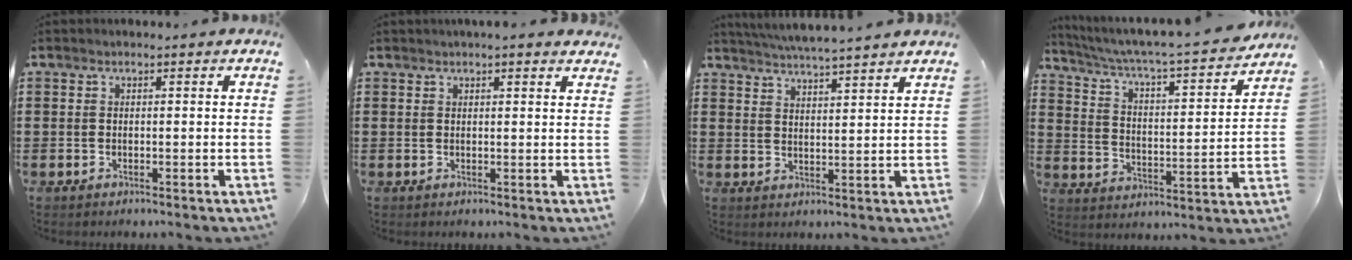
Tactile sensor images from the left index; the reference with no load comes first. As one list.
[{"total": 1.6, "force": [1.4, 0.0, 0.8], "torque": [-0.017, 0.001, 0.025]}, {"total": 4.2, "force": [4.1, -0.7, 0.8], "torque": [-0.030, -0.021, 0.072]}, {"total": 3.9, "force": [3.4, 0.1, 1.9], "torque": [-0.059, -0.035, 0.044]}]